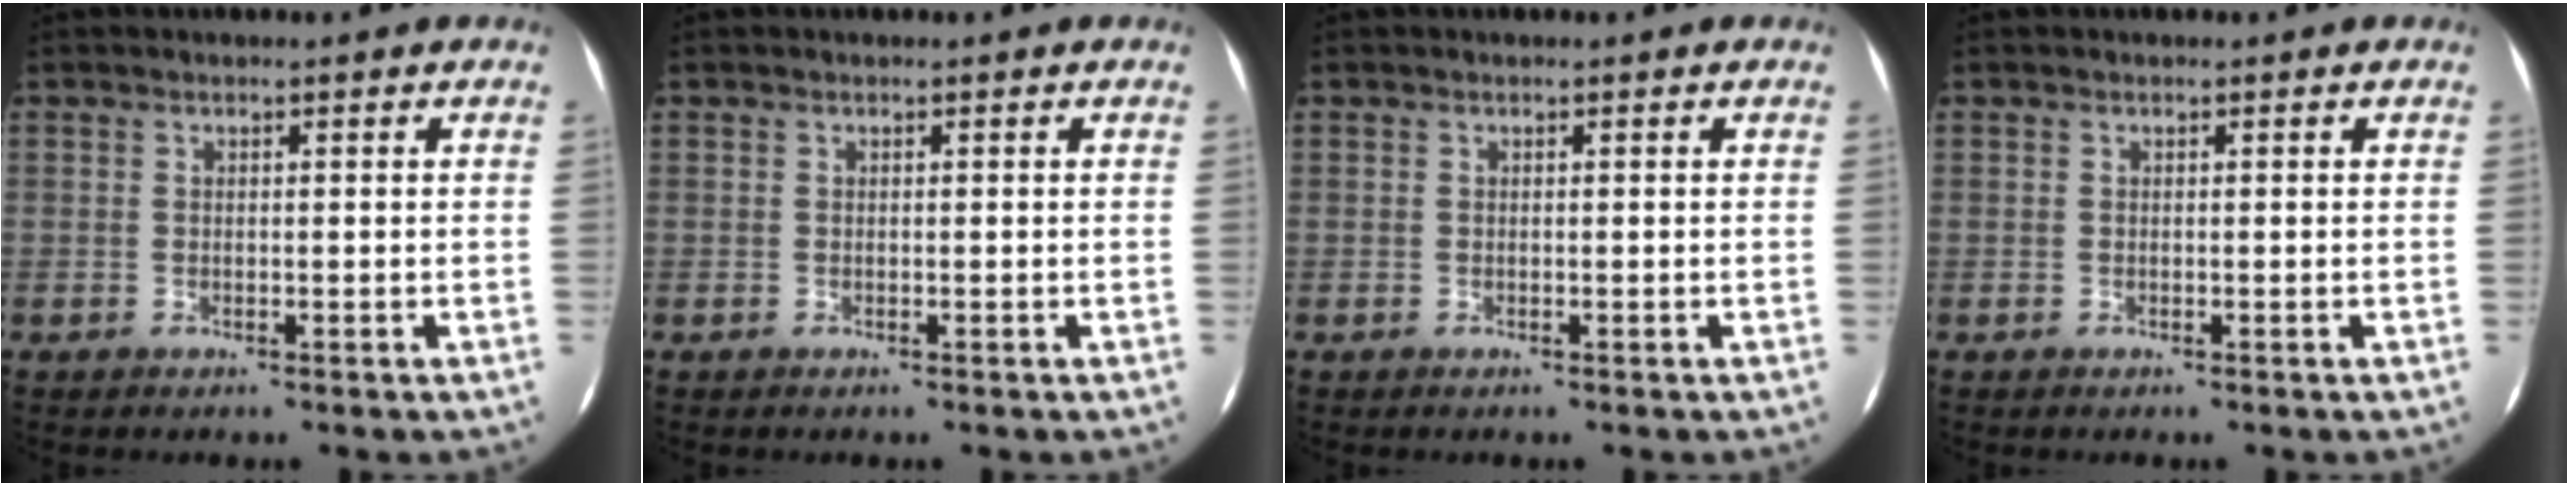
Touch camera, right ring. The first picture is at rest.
{"total": 0.0}
{"total": 0.0}
{"total": 0.0}